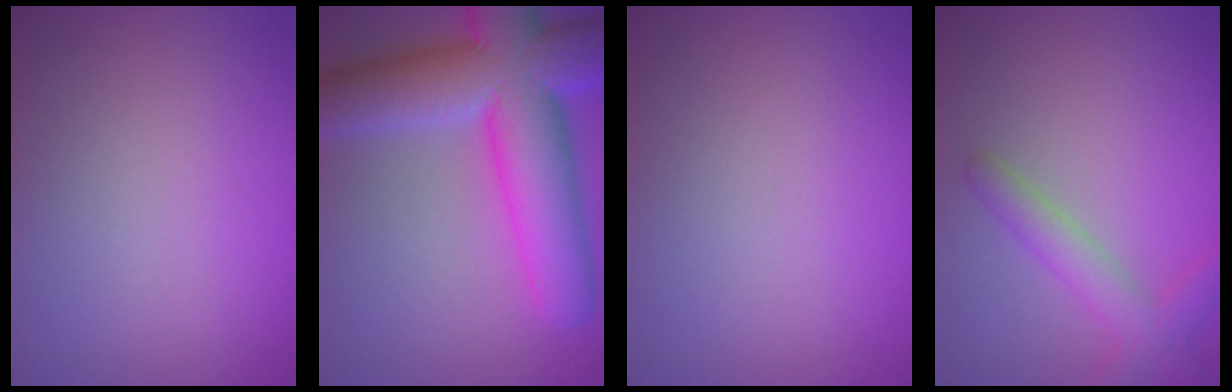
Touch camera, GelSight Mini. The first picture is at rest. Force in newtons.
{"total": 12.7, "press": 12.7, "slide": 0.5}
{"total": 0.0}
{"total": 3.0, "press": 3.0, "slide": 0.2}